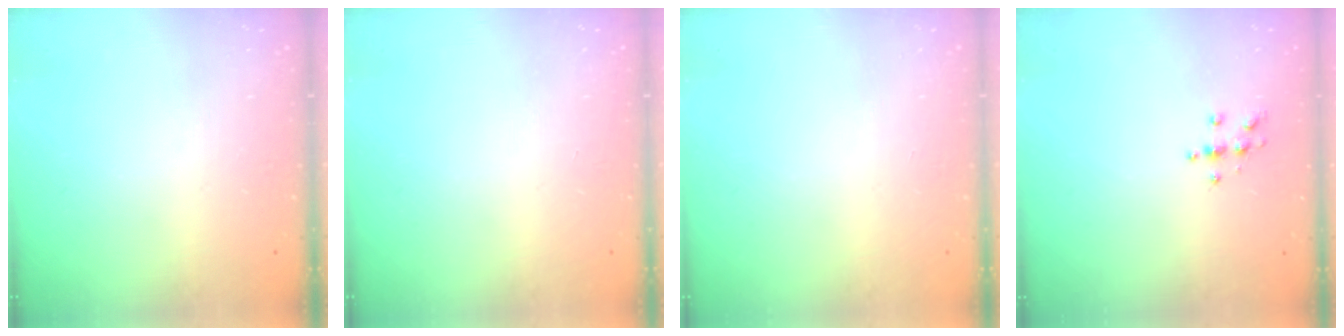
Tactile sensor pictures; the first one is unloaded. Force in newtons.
{"total": 0.0}
{"total": 0.0}
{"total": 4.5, "press": 4.4, "slide": 0.6}